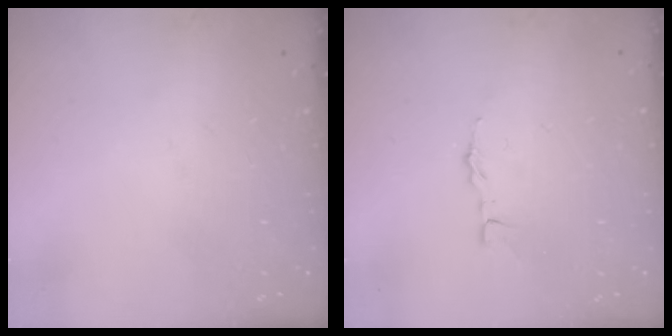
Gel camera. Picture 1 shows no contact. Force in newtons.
{"total": 1.6, "press": 1.6, "slide": 0.1}